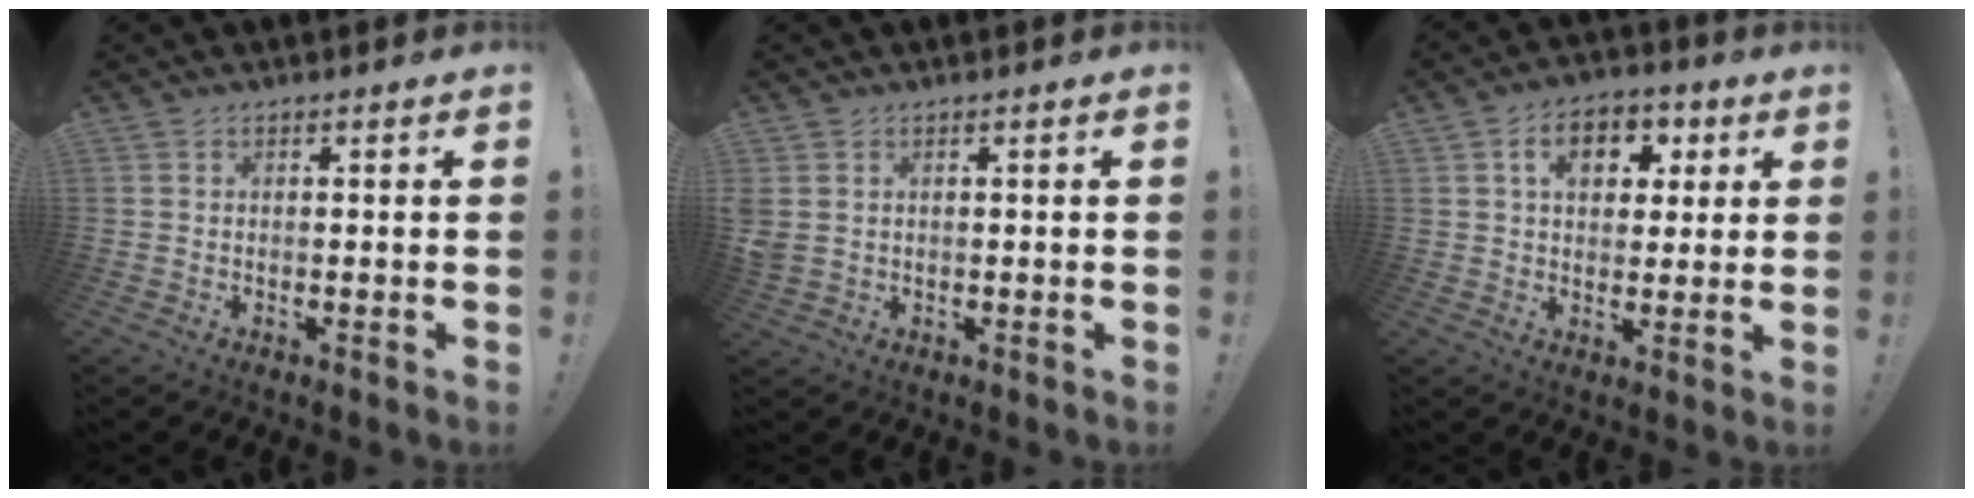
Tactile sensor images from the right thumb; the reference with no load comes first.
{"total": 2.9, "force": [1.0, 2.1, 1.8], "torque": [-0.042, 0.003, 0.021]}
{"total": 10.1, "force": [3.5, 7.1, 6.3], "torque": [-0.088, 0.000, 0.063]}